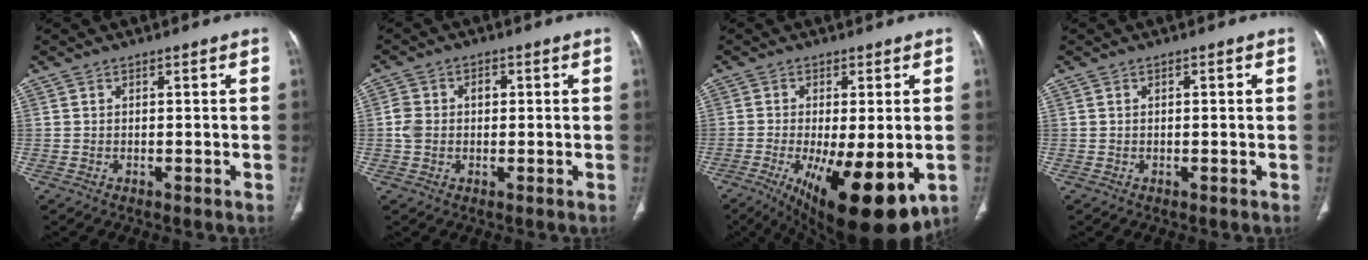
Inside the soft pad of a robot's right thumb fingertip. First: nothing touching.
{"total": 4.7, "force": [0.2, 3.7, 2.9], "torque": [-0.051, 0.018, 0.003]}
{"total": 18.6, "force": [-6.5, 6.4, 16.2], "torque": [-0.231, -0.028, -0.081]}
{"total": 1.0, "force": [0.2, 0.3, 0.9], "torque": [-0.018, 0.007, 0.005]}